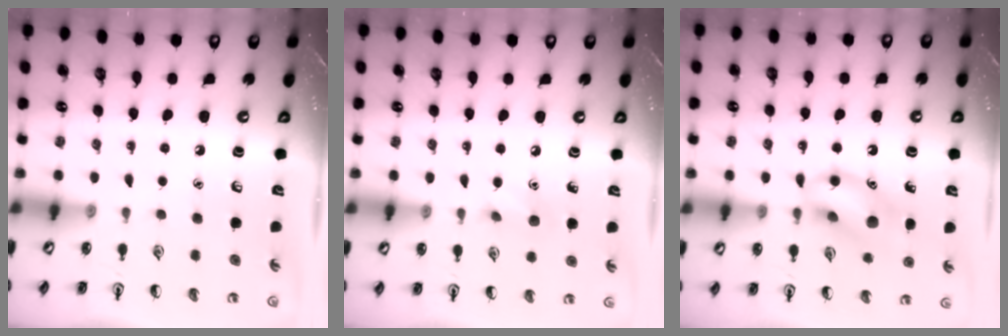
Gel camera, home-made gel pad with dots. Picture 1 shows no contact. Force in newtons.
{"total": 6.2, "press": 6.0, "slide": 1.4}
{"total": 13.1, "press": 13.1, "slide": 1.1}